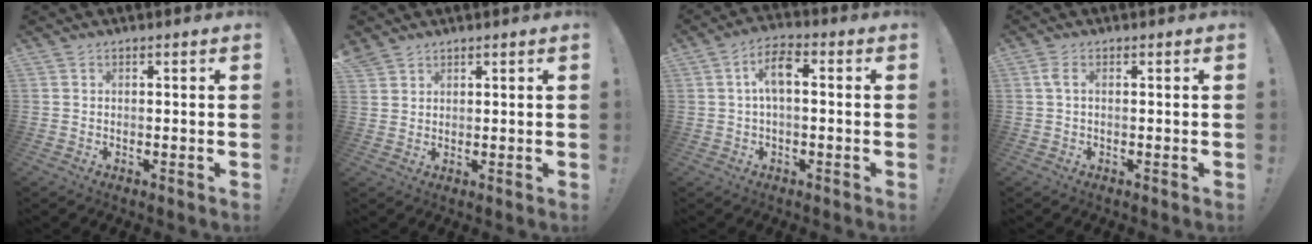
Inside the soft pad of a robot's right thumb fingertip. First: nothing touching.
{"total": 2.8, "force": [2.4, 1.5, 0.4], "torque": [-0.009, -0.014, 0.047]}
{"total": 7.2, "force": [0.6, 3.2, 6.4], "torque": [-0.122, 0.011, 0.011]}
{"total": 2.4, "force": [0.5, 0.7, 2.2], "torque": [-0.047, 0.005, 0.011]}